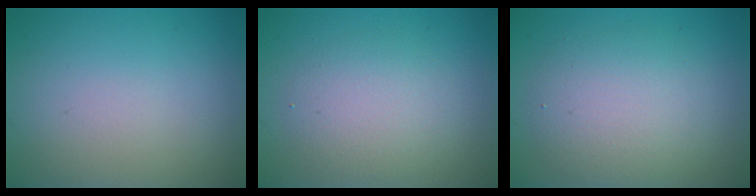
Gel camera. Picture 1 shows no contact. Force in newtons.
{"total": 3.5, "press": 3.5, "slide": 0.3}
{"total": 4.6, "press": 4.6, "slide": 0.1}